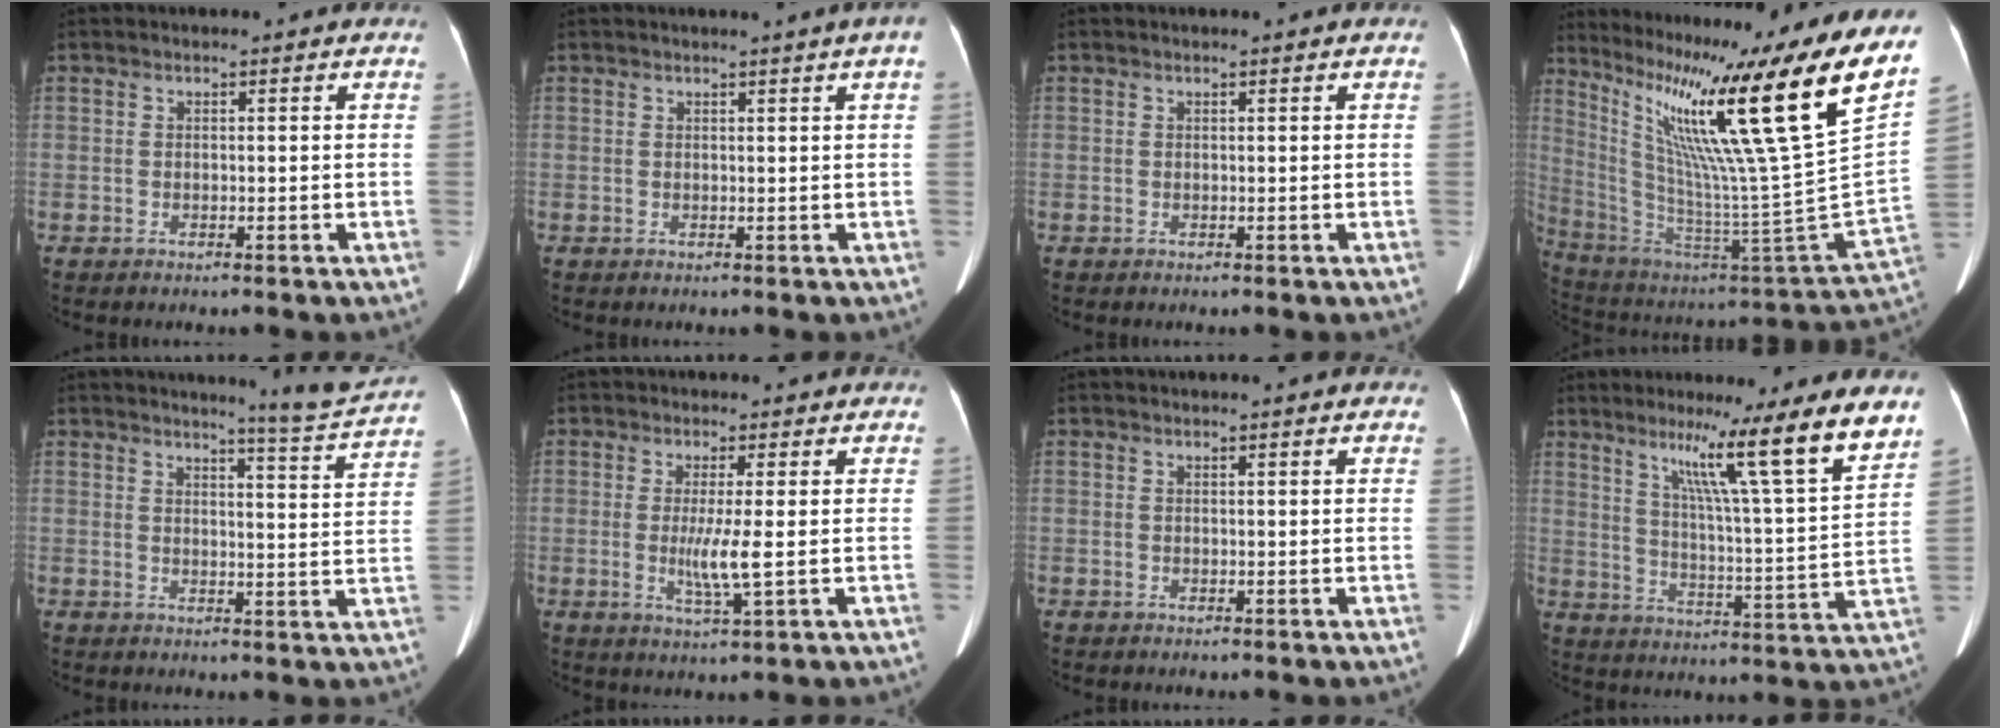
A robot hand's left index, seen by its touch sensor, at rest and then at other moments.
{"total": 2.3, "force": [1.4, -0.7, 1.7], "torque": [-0.021, -0.015, 0.012]}
{"total": 0.6, "force": [0.5, 0.1, 0.4], "torque": [-0.004, -0.004, 0.001]}
{"total": 31.1, "force": [16.7, -2.4, 26.2], "torque": [-0.422, -0.067, 0.262]}
{"total": 7.5, "force": [7.1, -1.6, 1.7], "torque": [-0.037, -0.061, 0.081]}
{"total": 4.4, "force": [-0.6, -0.3, 4.3], "torque": [-0.081, -0.028, -0.010]}
{"total": 2.6, "force": [2.2, 0.5, 1.1], "torque": [-0.013, -0.002, 0.012]}
{"total": 16.1, "force": [11.5, -2.2, 11.1], "torque": [-0.159, -0.042, 0.153]}